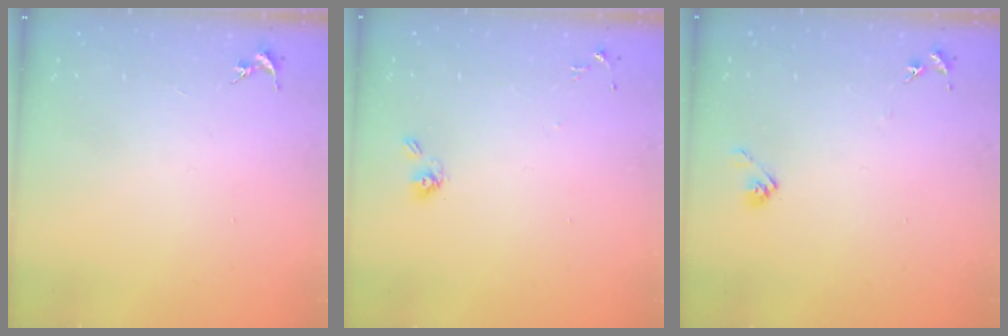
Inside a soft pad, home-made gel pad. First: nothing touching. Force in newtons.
{"total": 6.5, "press": 6.4, "slide": 1.5}
{"total": 6.2, "press": 6.2, "slide": 0.5}